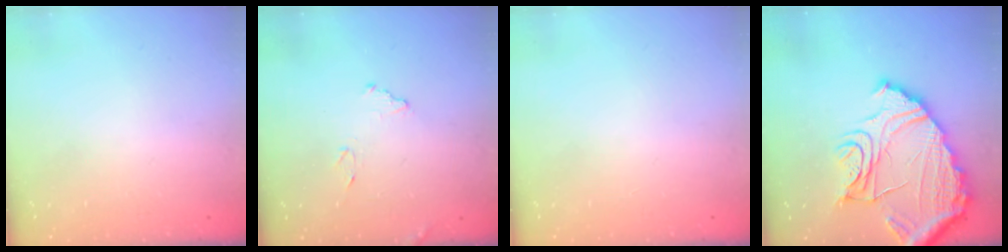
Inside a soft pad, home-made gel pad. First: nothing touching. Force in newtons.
{"total": 8.8, "press": 8.8, "slide": 0.4}
{"total": 0.0}
{"total": 22.3, "press": 22.1, "slide": 2.6}